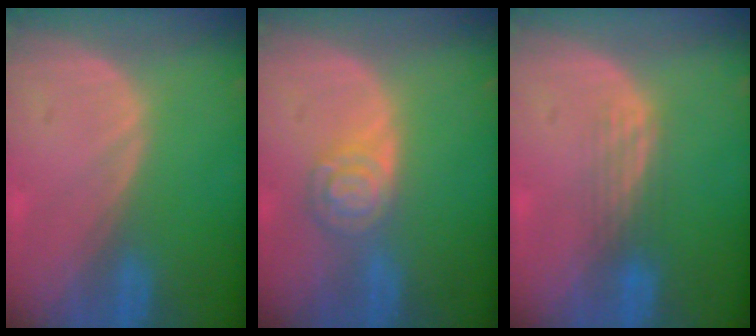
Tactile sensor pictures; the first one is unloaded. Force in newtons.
{"total": 5.5, "press": 4.8, "slide": 2.6}
{"total": 2.8, "press": 2.5, "slide": 1.3}